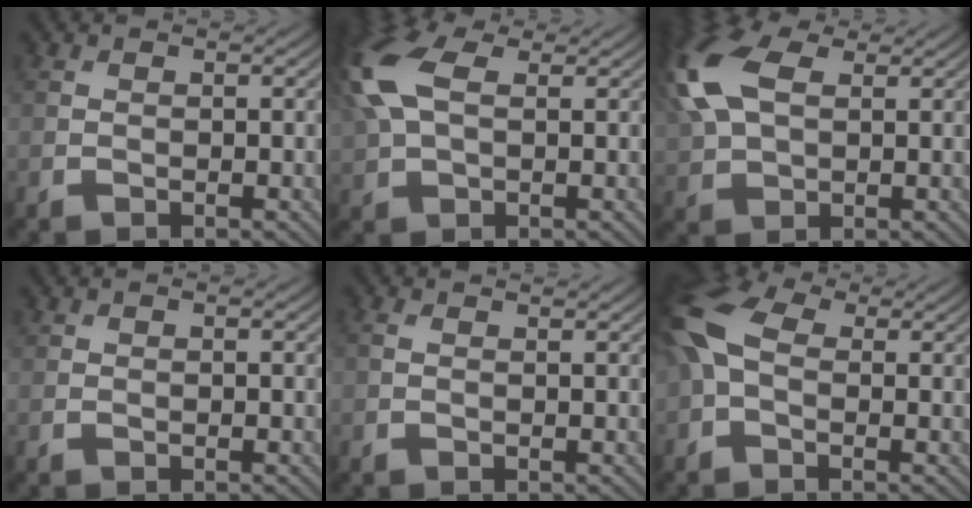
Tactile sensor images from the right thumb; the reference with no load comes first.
{"total": 11.7, "force": [3.4, 6.5, 9.0], "torque": [-0.253, 0.024, 0.057]}
{"total": 13.5, "force": [4.3, 7.9, 10.1], "torque": [-0.278, 0.030, 0.078]}
{"total": 0.0}
{"total": 1.6, "force": [0.9, 0.6, 1.2], "torque": [-0.031, 0.005, 0.010]}
{"total": 9.8, "force": [0.3, 5.9, 7.8], "torque": [-0.212, 0.016, -0.013]}